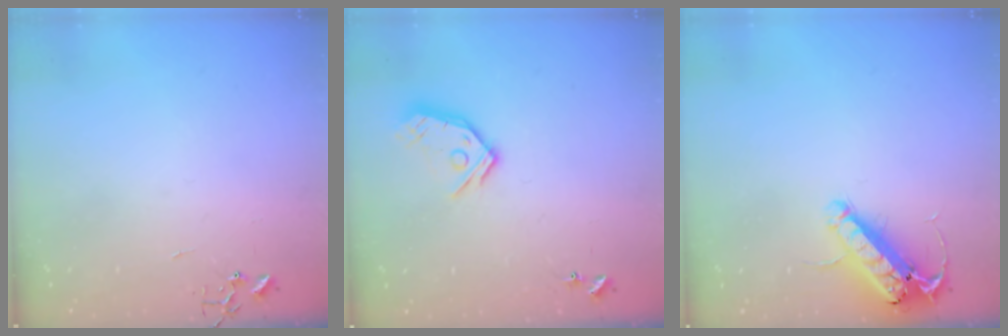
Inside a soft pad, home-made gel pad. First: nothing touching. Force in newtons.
{"total": 12.2, "press": 12.1, "slide": 1.5}
{"total": 14.7, "press": 14.5, "slide": 2.6}